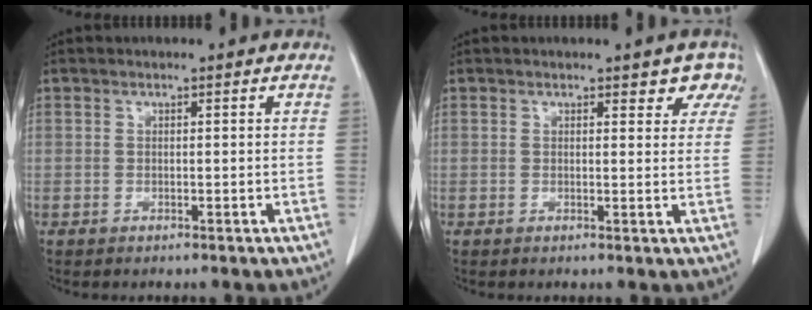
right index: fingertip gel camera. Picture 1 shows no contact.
{"total": 3.9, "force": [3.0, 1.9, 1.8], "torque": [0.003, -0.002, 0.023]}